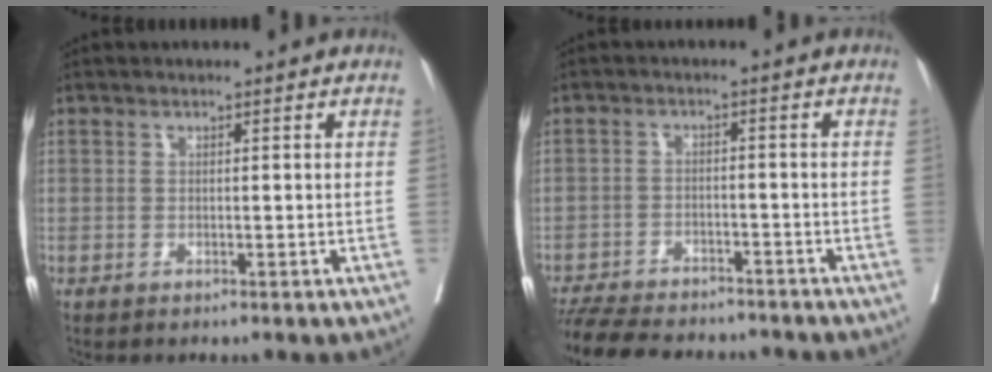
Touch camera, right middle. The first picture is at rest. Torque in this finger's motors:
{"motor_torque": [0.94, -1.20, 0.05, 0.04]}